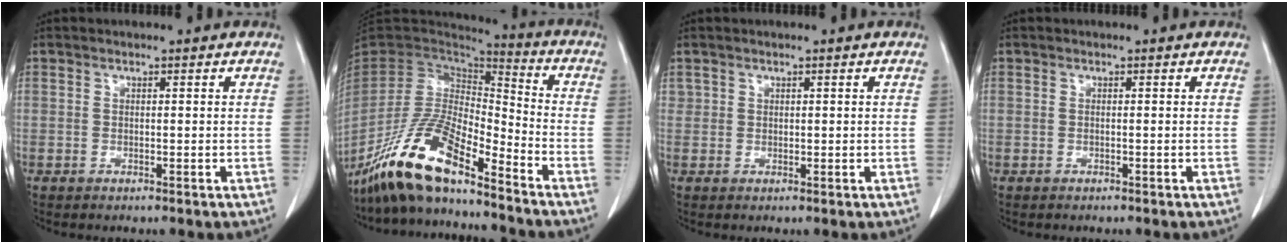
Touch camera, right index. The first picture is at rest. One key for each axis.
{"total": 16.7, "fx": -12.7, "fy": 3.3, "fz": 10.3, "tx": -0.199, "ty": -0.010, "tz": -0.237}
{"total": 1.1, "fx": 0.6, "fy": 0.9, "fz": 0.2, "tx": 0.005, "ty": 0.000, "tz": 0.007}
{"total": 0.0}